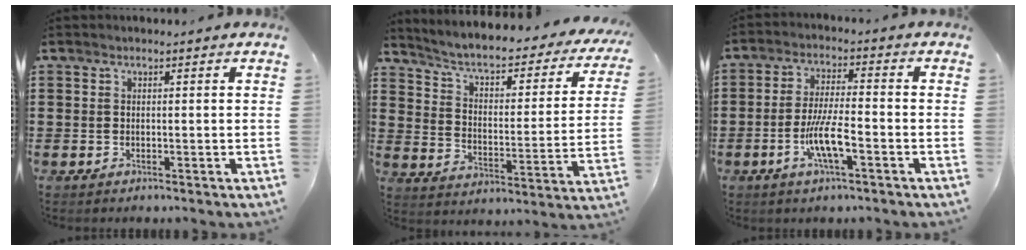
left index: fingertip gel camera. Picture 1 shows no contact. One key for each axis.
{"total": 4.7, "fx": 3.8, "fy": 0.9, "fz": 2.7, "tx": -0.071, "ty": -0.033, "tz": 0.055}
{"total": 6.9, "fx": -2.5, "fy": 1.3, "fz": 6.3, "tx": -0.130, "ty": -0.007, "tz": -0.051}